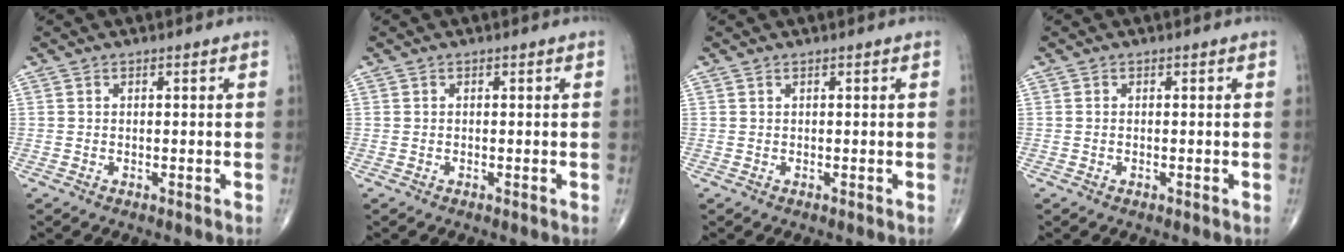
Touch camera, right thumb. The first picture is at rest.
{"total": 0.0}
{"total": 0.0}
{"total": 0.0}